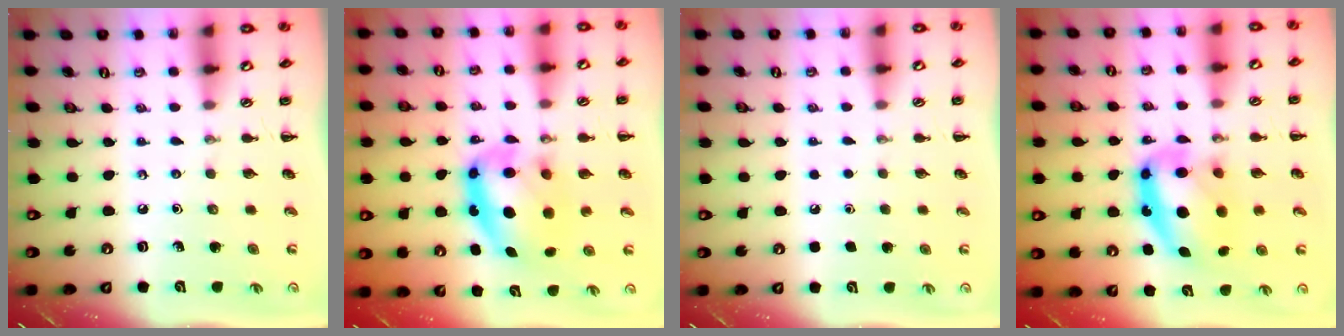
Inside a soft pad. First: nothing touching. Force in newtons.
{"total": 9.6, "press": 9.3, "slide": 2.2}
{"total": 1.8, "press": 1.7, "slide": 0.1}
{"total": 13.6, "press": 13.2, "slide": 3.3}